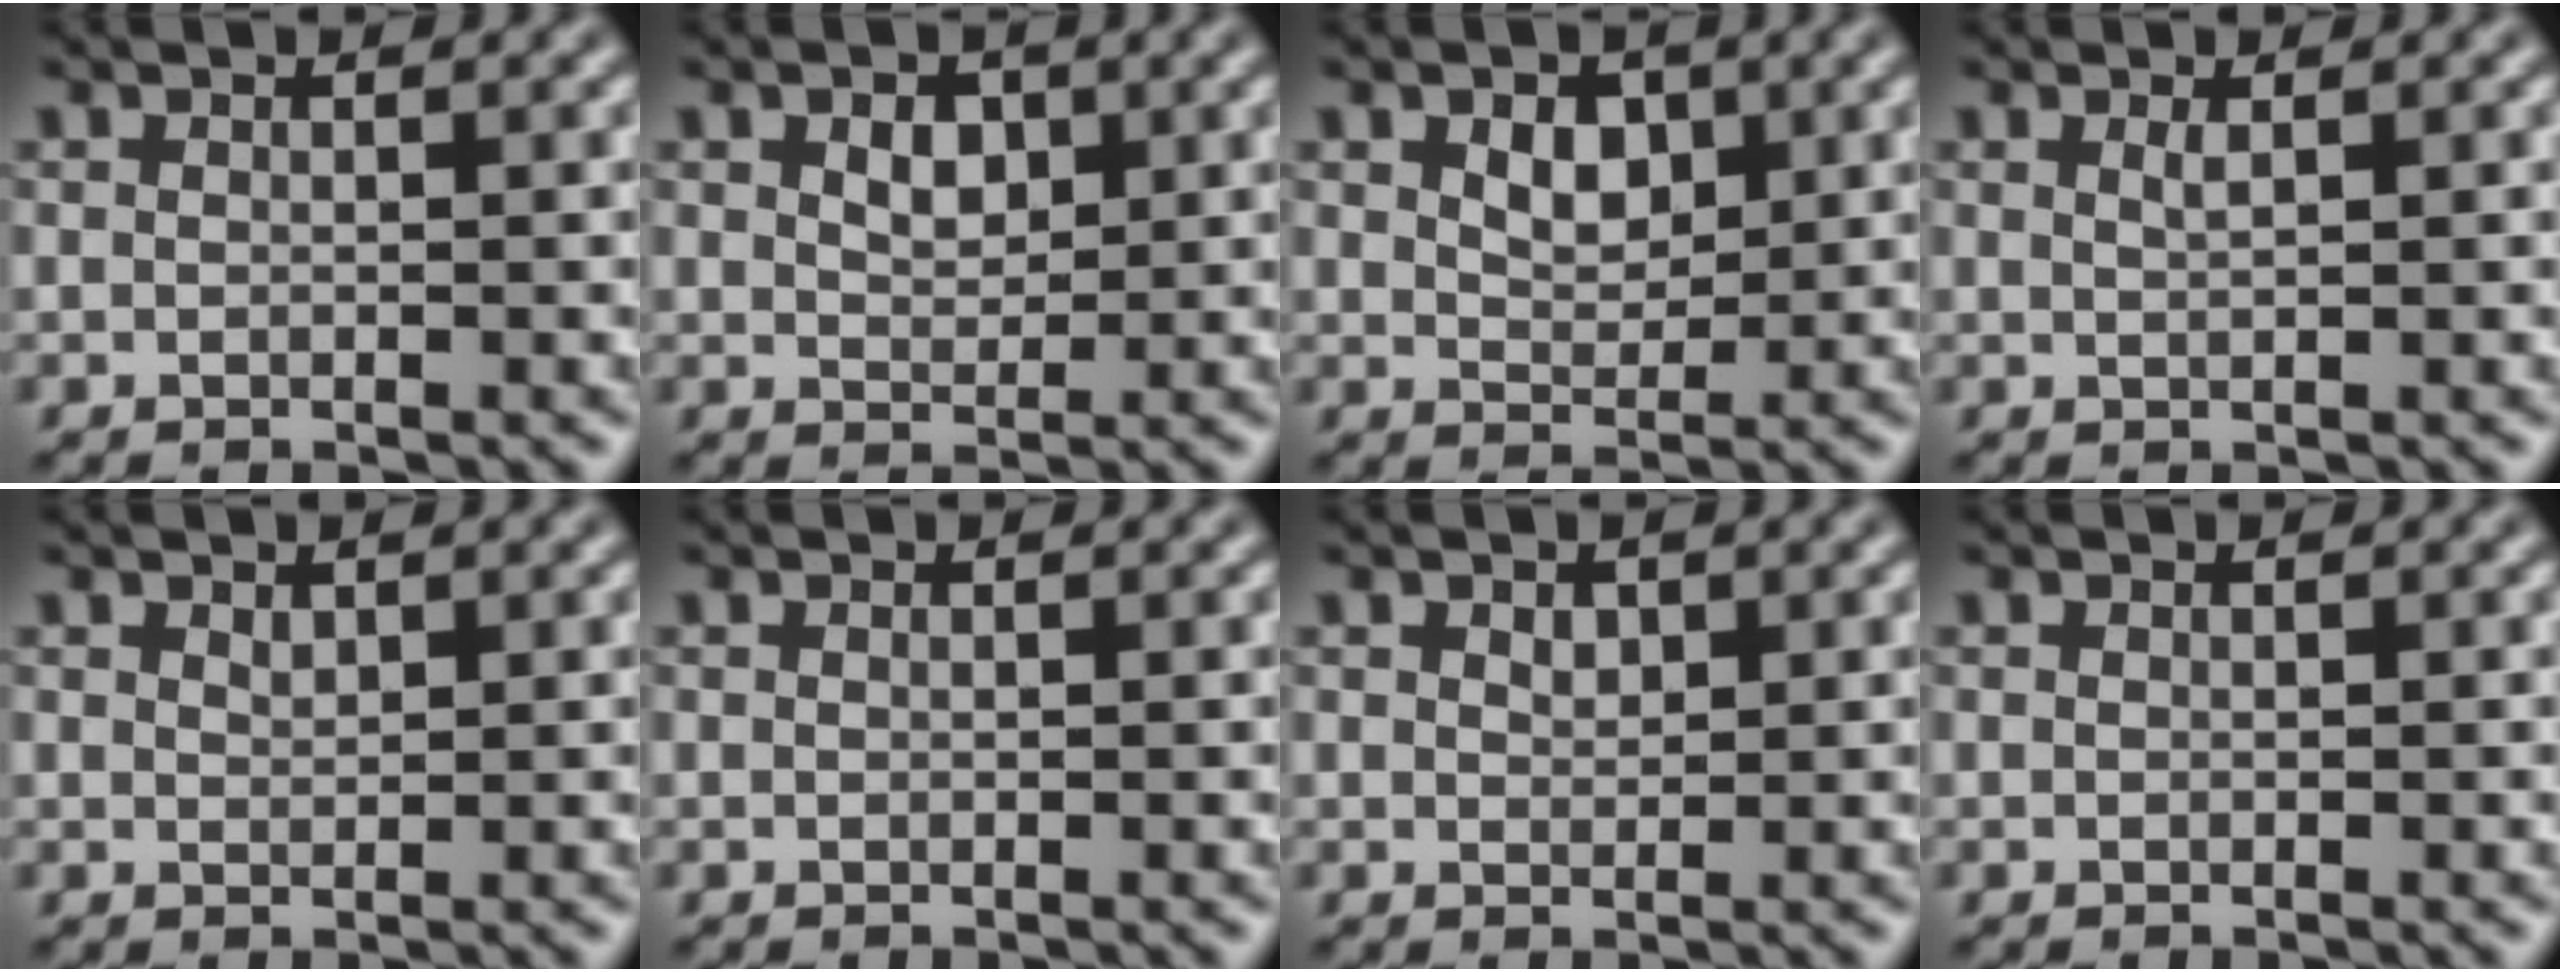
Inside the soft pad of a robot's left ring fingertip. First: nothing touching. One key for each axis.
{"total": 2.1, "fx": 0.9, "fy": 1.4, "fz": 1.3, "tx": -0.026, "ty": -0.001, "tz": 0.016}
{"total": 2.6, "fx": 1.0, "fy": 1.8, "fz": 1.6, "tx": -0.033, "ty": -0.001, "tz": 0.017}
{"total": 0.8, "fx": 0.4, "fy": 0.2, "fz": 0.6, "tx": -0.008, "ty": 0.000, "tz": 0.007}
{"total": 0.7, "fx": 0.6, "fy": 0.3, "fz": 0.3, "tx": -0.007, "ty": -0.002, "tz": 0.014}
{"total": 0.0}
{"total": 0.9, "fx": 0.6, "fy": 0.6, "fz": 0.4, "tx": -0.008, "ty": -0.002, "tz": 0.010}
{"total": 0.0}